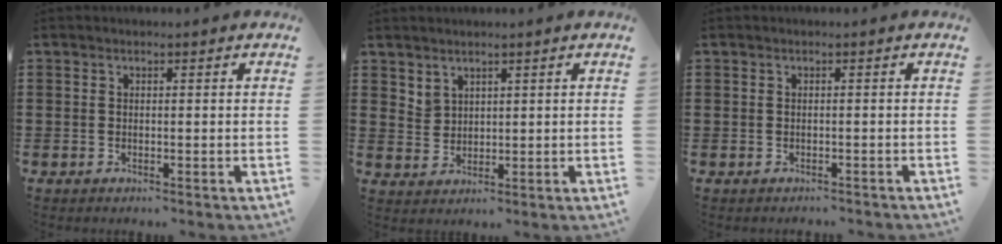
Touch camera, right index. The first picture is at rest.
{"total": 2.7, "force": [2.3, 1.4, 0.1], "torque": [-0.008, 0.003, 0.046]}
{"total": 0.6, "force": [-0.6, 0.3, -0.1], "torque": [0.001, 0.002, -0.013]}